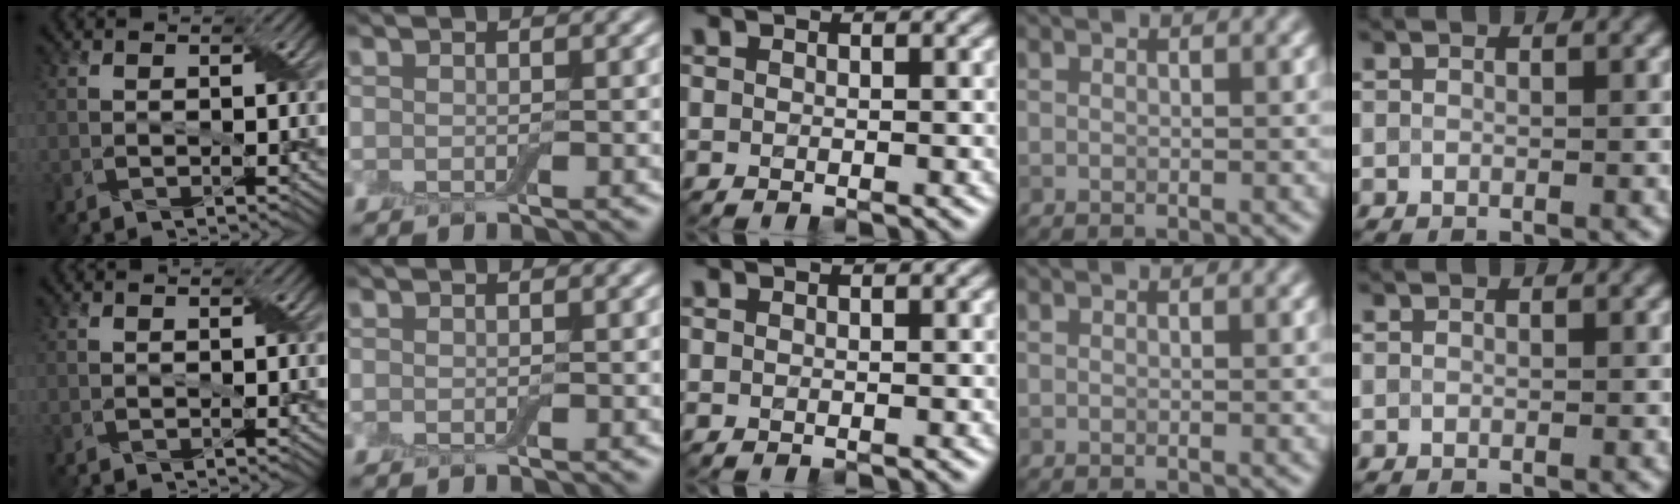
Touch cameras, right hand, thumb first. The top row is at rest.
{}